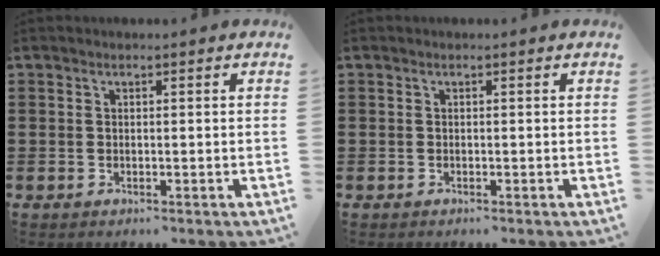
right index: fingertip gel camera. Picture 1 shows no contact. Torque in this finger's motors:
{"motor_torque": [-0.01, -0.01, -0.01, -0.02]}